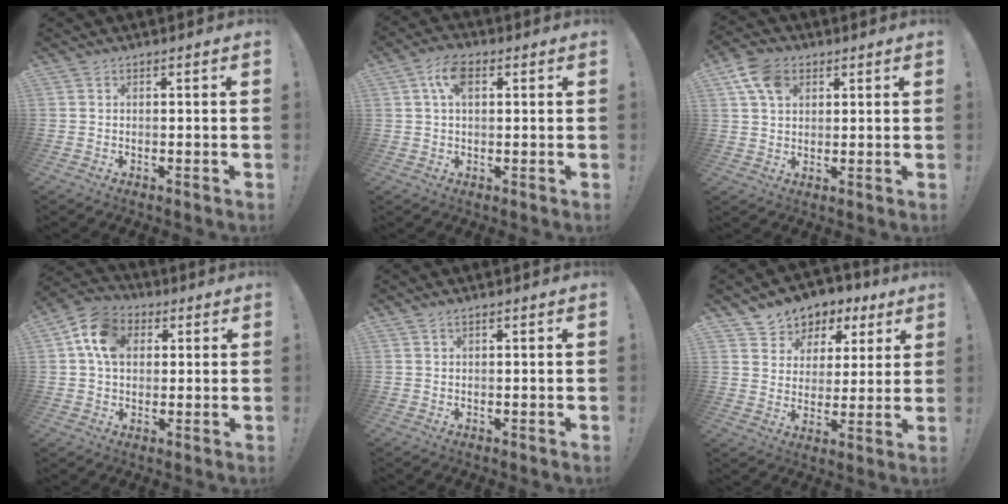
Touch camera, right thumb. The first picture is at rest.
{"total": 7.1, "force": [2.2, 3.9, 5.5], "torque": [-0.099, 0.009, 0.040]}
{"total": 10.1, "force": [4.4, 7.2, 5.7], "torque": [-0.106, -0.004, 0.084]}
{"total": 11.9, "force": [3.5, 9.1, 6.9], "torque": [-0.120, 0.004, 0.069]}
{"total": 0.7, "force": [0.5, 0.2, 0.5], "torque": [-0.014, 0.002, 0.010]}
{"total": 6.5, "force": [3.2, 5.6, 0.7], "torque": [-0.006, -0.036, 0.064]}